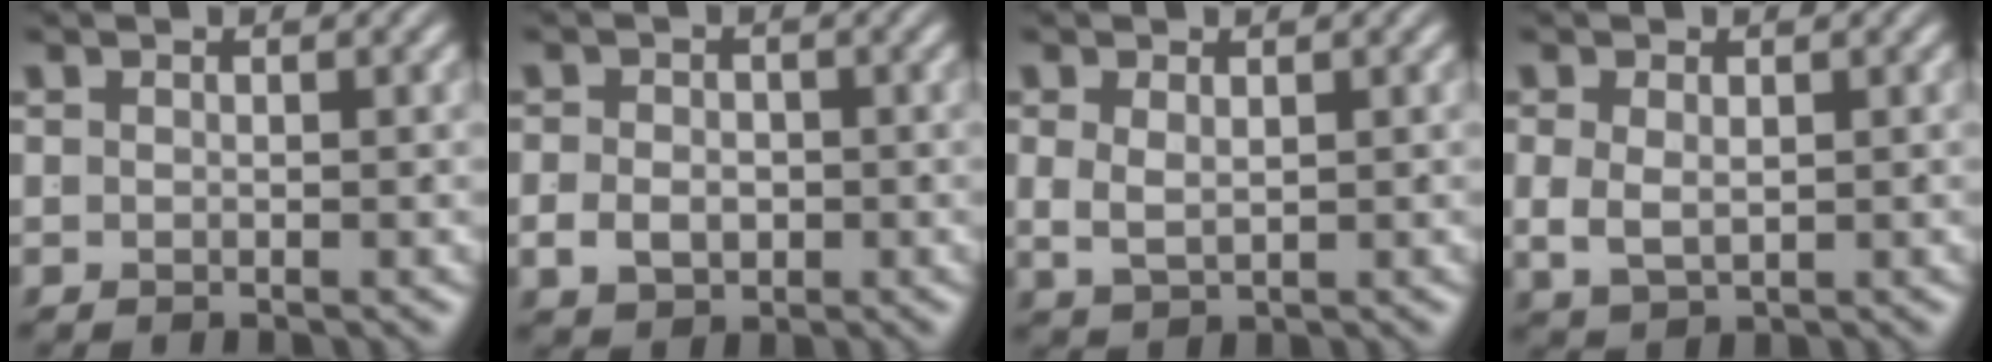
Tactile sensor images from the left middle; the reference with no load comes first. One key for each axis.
{"total": 2.3, "fx": -0.7, "fy": 1.7, "fz": 1.4, "tx": -0.019, "ty": -0.002, "tz": -0.007}
{"total": 2.4, "fx": 0.5, "fy": 1.7, "fz": 1.6, "tx": -0.038, "ty": -0.005, "tz": 0.020}
{"total": 2.6, "fx": 0.2, "fy": 1.9, "fz": 1.8, "tx": -0.045, "ty": -0.007, "tz": 0.017}